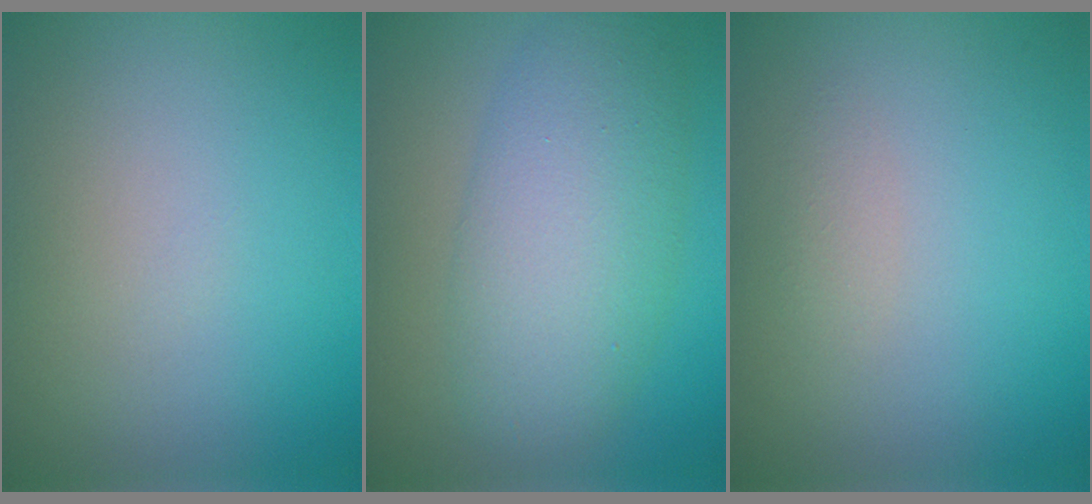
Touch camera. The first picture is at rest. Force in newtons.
{"total": 7.1, "press": 7.1, "slide": 0.0}
{"total": 0.8, "press": 0.8, "slide": 0.0}